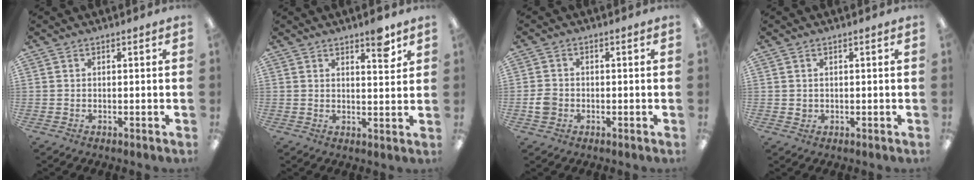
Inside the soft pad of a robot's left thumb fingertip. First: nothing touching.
{"total": 5.5, "force": [3.9, 1.6, 3.6], "torque": [-0.039, -0.024, 0.060]}
{"total": 3.3, "force": [-0.8, 2.8, 1.5], "torque": [-0.024, 0.007, -0.015]}
{"total": 1.3, "force": [0.4, 1.2, 0.5], "torque": [-0.011, 0.005, 0.006]}